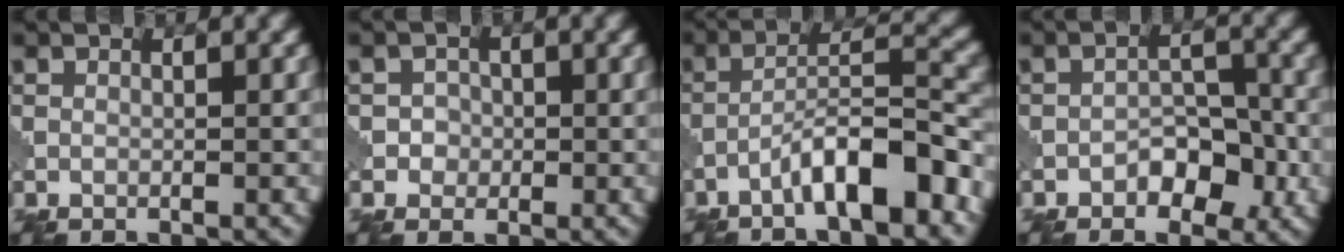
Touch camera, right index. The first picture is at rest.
{"total": 1.7, "force": [-0.3, 1.7, 0.3], "torque": [0.016, 0.001, -0.011]}
{"total": 7.1, "force": [-4.2, 1.4, 5.6], "torque": [-0.092, 0.019, -0.073]}
{"total": 3.6, "force": [-1.8, 2.1, 2.3], "torque": [-0.026, 0.007, -0.025]}